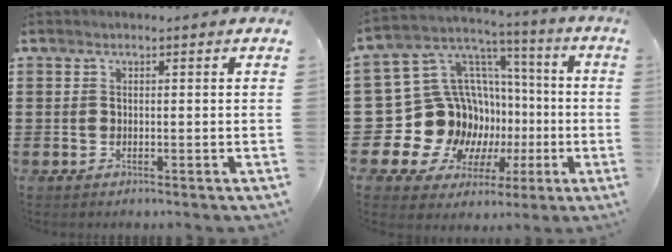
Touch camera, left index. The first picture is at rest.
{"total": 19.1, "force": [-2.8, 17.0, 8.2], "torque": [-0.186, -0.038, 0.008]}